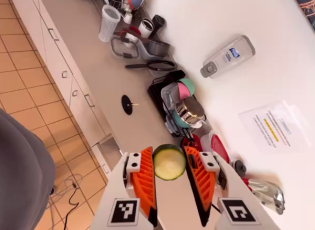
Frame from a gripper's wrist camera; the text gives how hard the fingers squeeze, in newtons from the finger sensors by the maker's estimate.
{"total": 7.8, "left": 7.8, "right": 7.9}